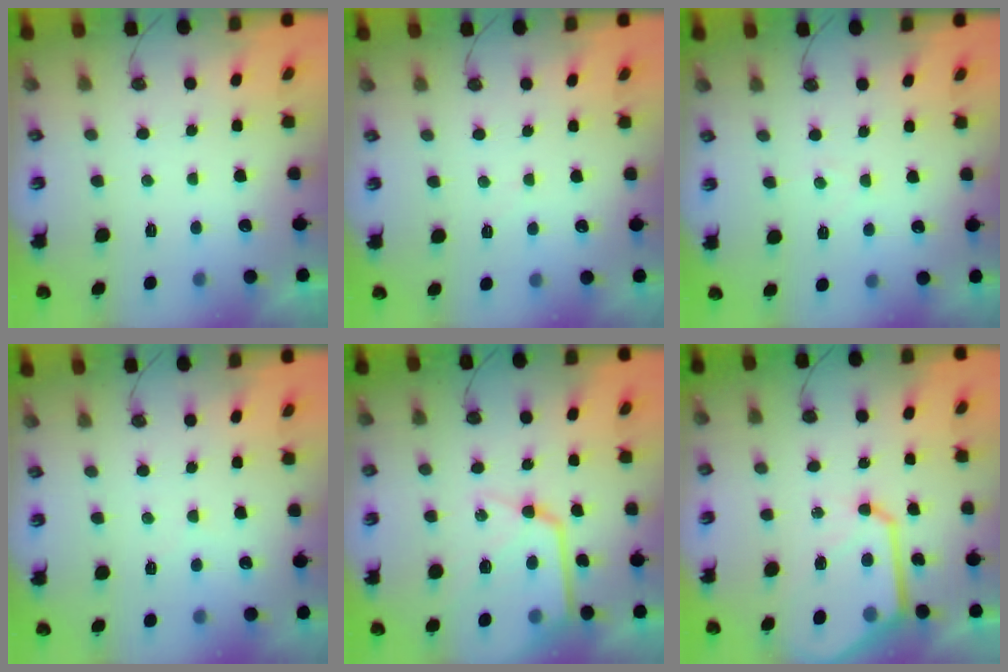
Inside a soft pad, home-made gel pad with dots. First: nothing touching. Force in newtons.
{"total": 2.4, "press": 2.4, "slide": 0.4}
{"total": 3.1, "press": 3.1, "slide": 0.5}
{"total": 2.1, "press": 2.0, "slide": 0.4}
{"total": 17.0, "press": 16.9, "slide": 1.8}
{"total": 13.9, "press": 13.9, "slide": 1.4}